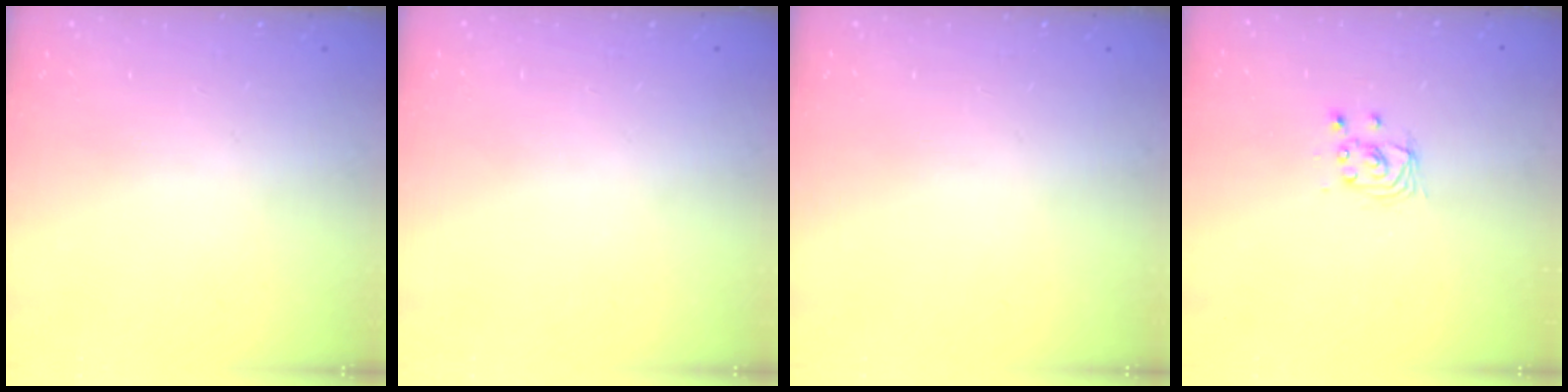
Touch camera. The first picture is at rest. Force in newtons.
{"total": 0.0}
{"total": 0.0}
{"total": 2.9, "press": 2.9, "slide": 0.2}